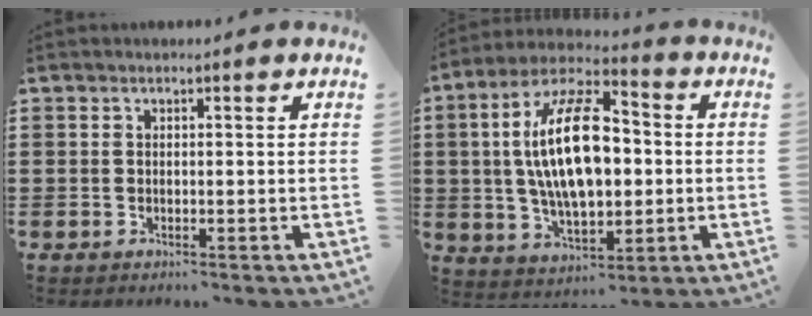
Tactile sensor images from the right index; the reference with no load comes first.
{"total": 15.6, "force": [0.9, 7.6, 13.6], "torque": [-0.263, 0.005, 0.012]}